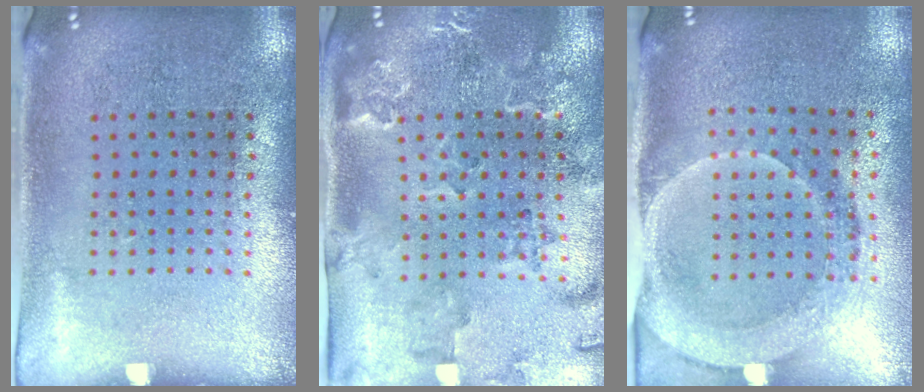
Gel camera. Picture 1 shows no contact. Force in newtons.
{"total": 2.4, "press": 2.2, "slide": 0.8}
{"total": 1.8, "press": 1.7, "slide": 0.7}